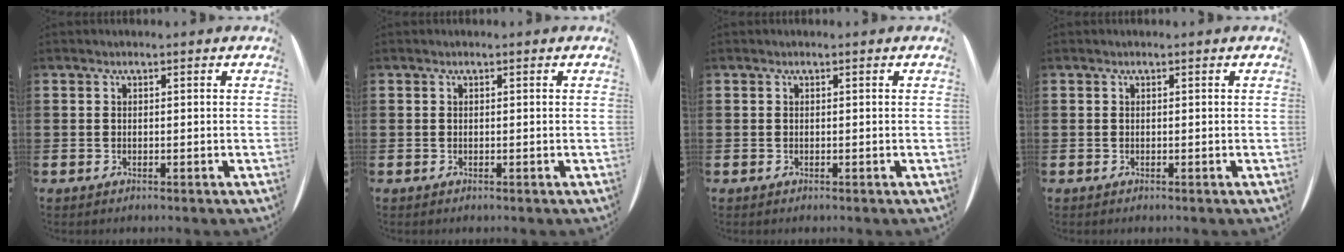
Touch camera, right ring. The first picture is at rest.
{"total": 0.0}
{"total": 0.0}
{"total": 0.0}